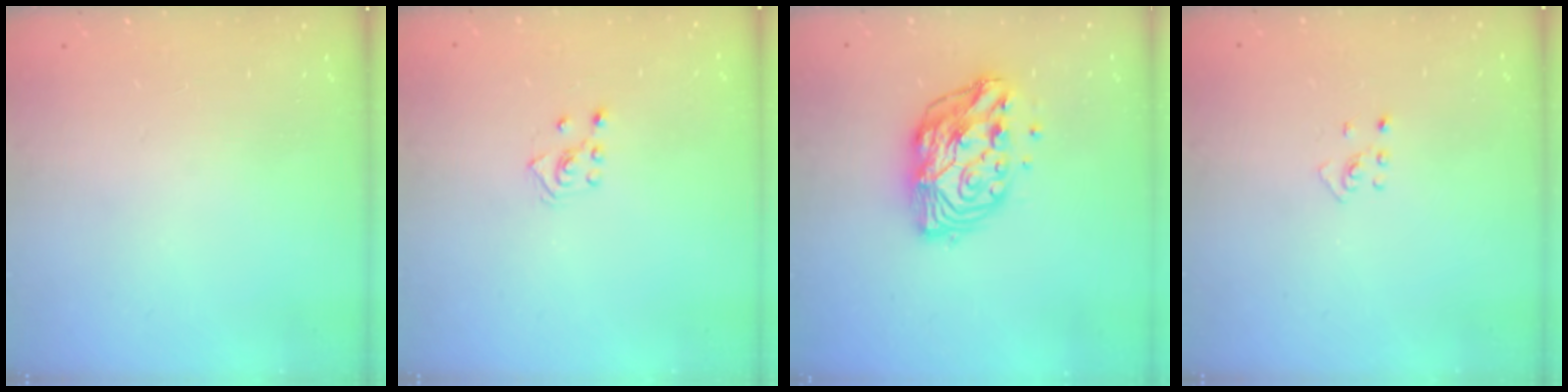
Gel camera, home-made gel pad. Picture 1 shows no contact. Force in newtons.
{"total": 2.8, "press": 2.7, "slide": 0.5}
{"total": 12.6, "press": 12.6, "slide": 1.1}
{"total": 2.7, "press": 2.7, "slide": 0.5}